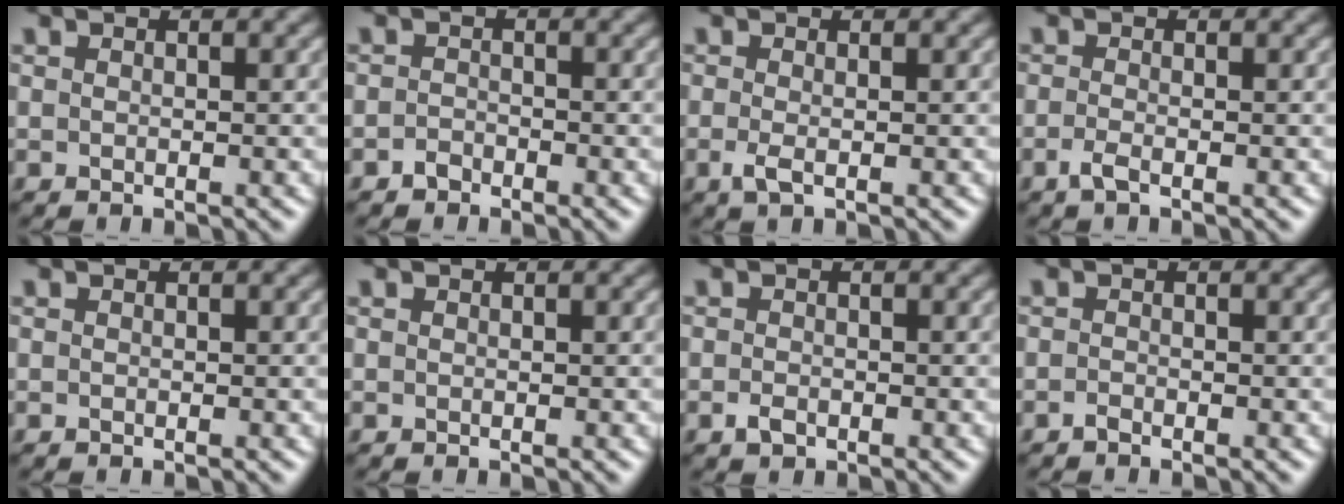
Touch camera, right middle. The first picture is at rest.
{"total": 1.0, "force": [-0.8, 0.6, 0.2], "torque": [-0.001, 0.002, -0.016]}
{"total": 1.5, "force": [-0.4, 0.5, 1.4], "torque": [-0.032, -0.006, -0.011]}
{"total": 1.4, "force": [-0.8, 0.3, 1.1], "torque": [-0.026, -0.004, -0.019]}
{"total": 0.0}
{"total": 0.0}
{"total": 1.1, "force": [-0.6, 0.7, 0.7], "torque": [-0.013, -0.002, -0.012]}
{"total": 0.6, "force": [-0.5, 0.1, 0.3], "torque": [-0.005, 0.000, -0.011]}